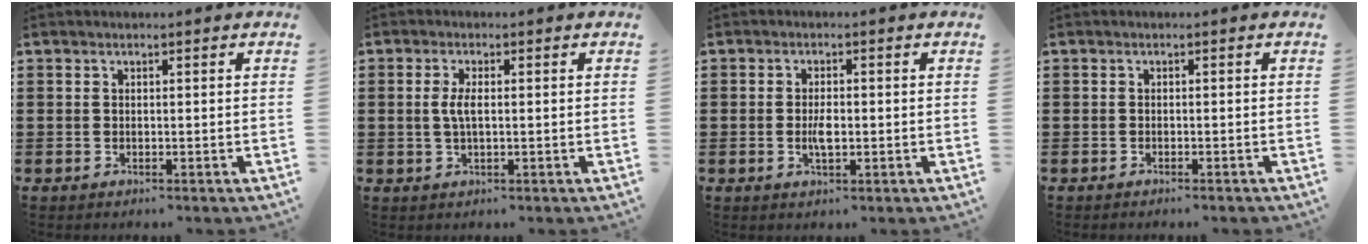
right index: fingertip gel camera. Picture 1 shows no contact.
{"total": 3.0, "force": [0.0, 0.9, 2.8], "torque": [-0.061, -0.002, -0.003]}
{"total": 2.9, "force": [-0.4, 1.1, 2.6], "torque": [-0.054, -0.002, -0.009]}
{"total": 0.6, "force": [-0.6, -0.1, 0.1], "torque": [-0.006, -0.004, -0.011]}